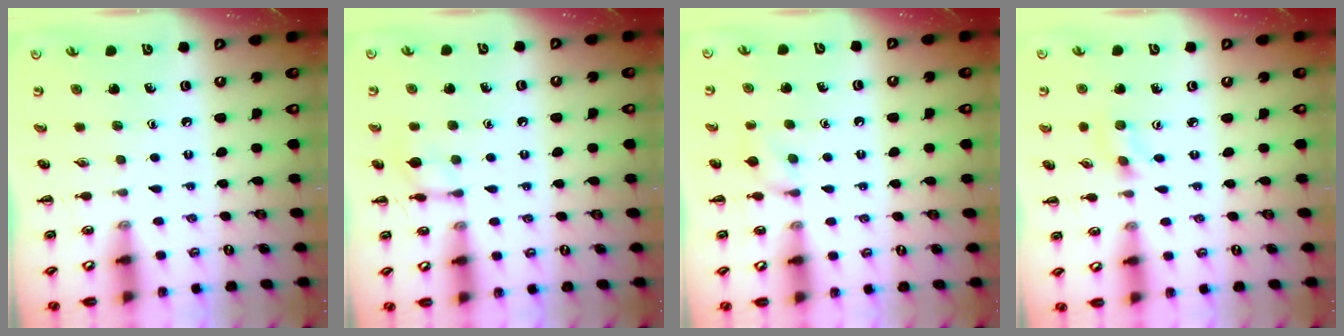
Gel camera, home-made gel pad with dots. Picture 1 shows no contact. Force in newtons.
{"total": 8.2, "press": 8.2, "slide": 0.3}
{"total": 5.8, "press": 5.5, "slide": 1.8}
{"total": 1.4, "press": 1.3, "slide": 0.5}